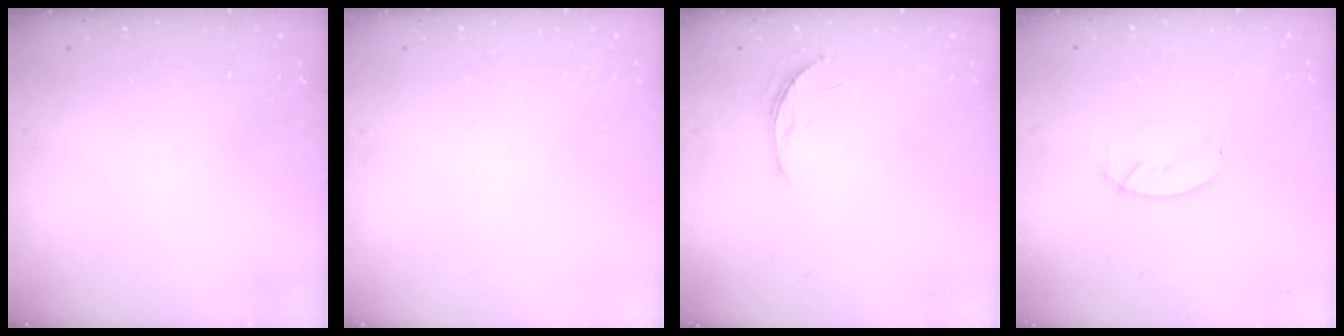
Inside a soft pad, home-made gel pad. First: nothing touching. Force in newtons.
{"total": 0.0}
{"total": 3.9, "press": 3.9, "slide": 0.4}
{"total": 1.4, "press": 1.4, "slide": 0.2}